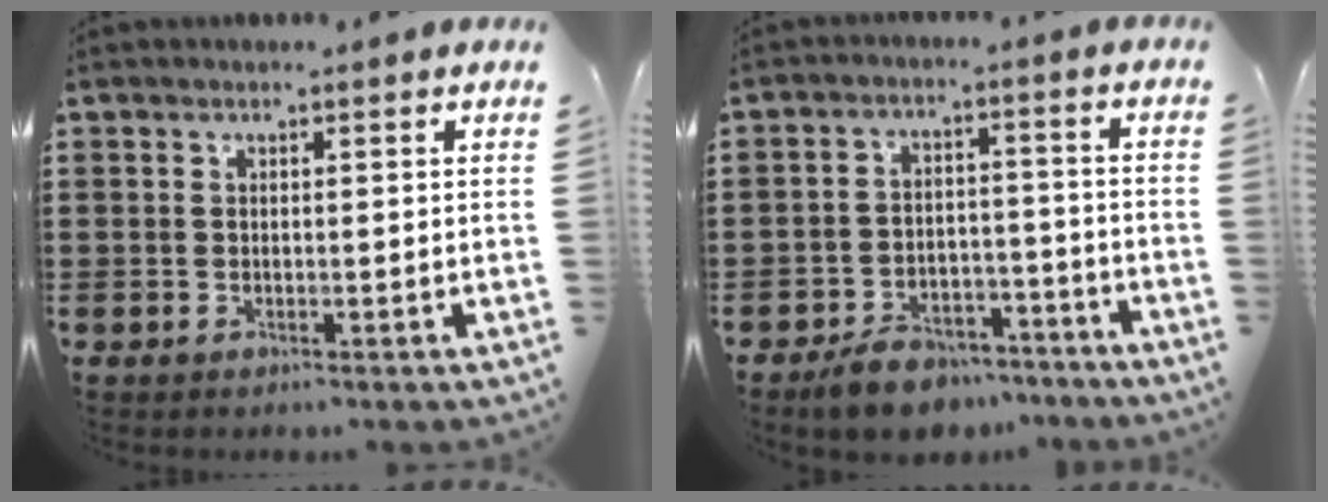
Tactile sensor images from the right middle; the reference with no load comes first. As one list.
[{"total": 6.5, "force": [-6.1, 2.0, 1.2], "torque": [-0.019, 0.024, -0.116]}]